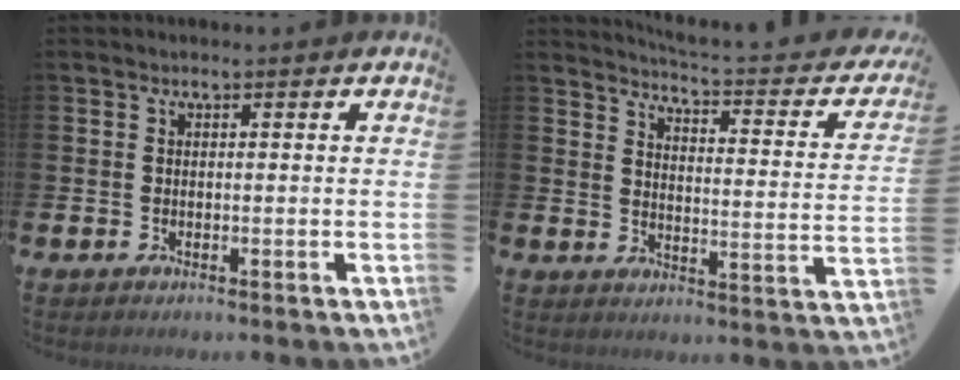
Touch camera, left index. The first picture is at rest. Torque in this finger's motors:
{"motor_torque": [-0.14, -1.80, 0.01, 0.05]}